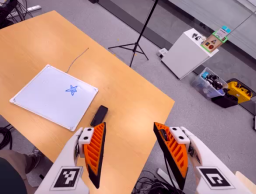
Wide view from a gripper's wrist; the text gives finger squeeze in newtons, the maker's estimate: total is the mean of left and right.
{"total": 0.0}